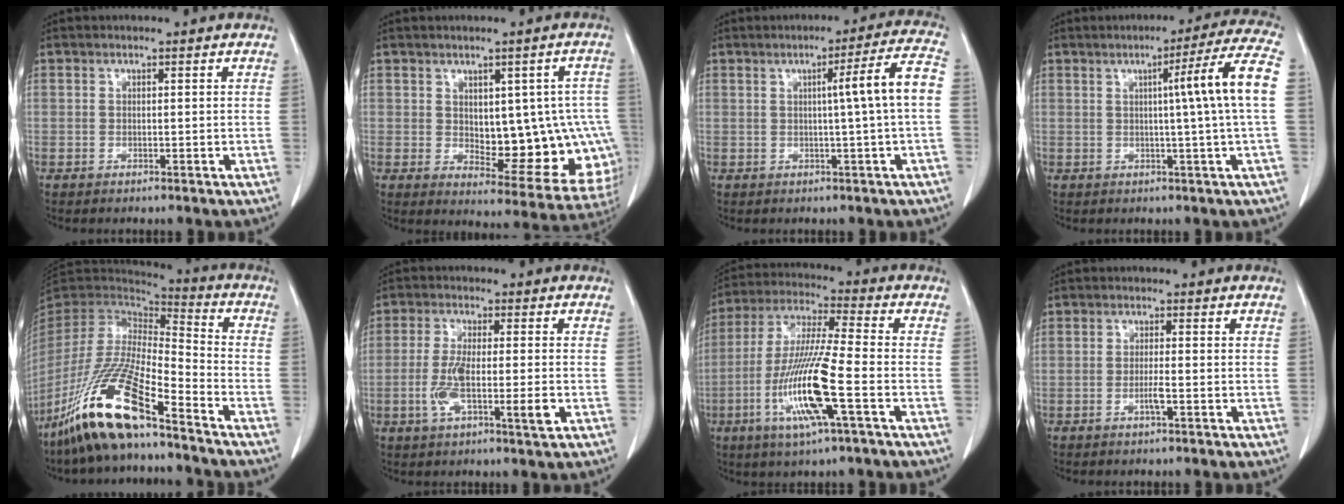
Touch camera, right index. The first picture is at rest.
{"total": 15.3, "force": [-0.4, 7.1, 13.6], "torque": [-0.132, 0.015, 0.021]}
{"total": 7.6, "force": [0.1, -1.4, 7.5], "torque": [-0.103, 0.011, 0.003]}
{"total": 10.2, "force": [1.0, -2.2, 9.9], "torque": [-0.129, 0.007, 0.011]}
{"total": 17.8, "force": [-11.7, 2.6, 13.2], "torque": [-0.281, -0.039, -0.225]}
{"total": 7.9, "force": [-2.0, 1.1, 7.6], "torque": [-0.140, -0.003, -0.034]}
{"total": 14.7, "force": [-4.8, 0.4, 13.9], "torque": [-0.286, -0.013, -0.093]}
{"total": 2.1, "force": [-0.8, -0.1, 1.9], "torque": [-0.036, 0.000, -0.014]}